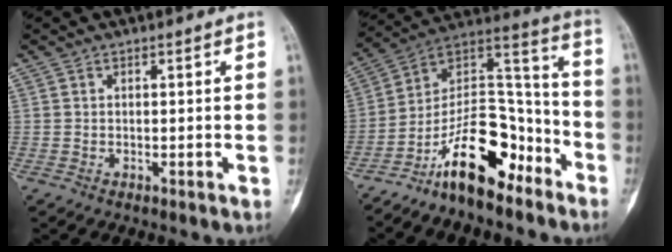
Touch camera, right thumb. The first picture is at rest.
{"total": 17.3, "force": [-11.0, 7.5, 11.2], "torque": [-0.160, 0.109, -0.196]}